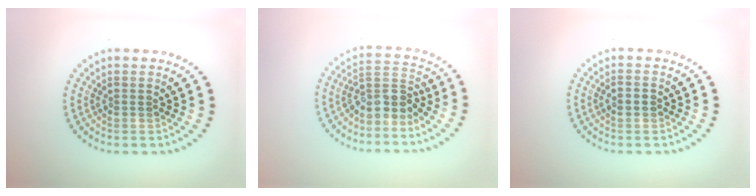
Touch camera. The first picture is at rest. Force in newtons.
{"total": 3.1, "press": 2.5, "slide": 1.8}
{"total": 1.9, "press": 1.9, "slide": 0.2}